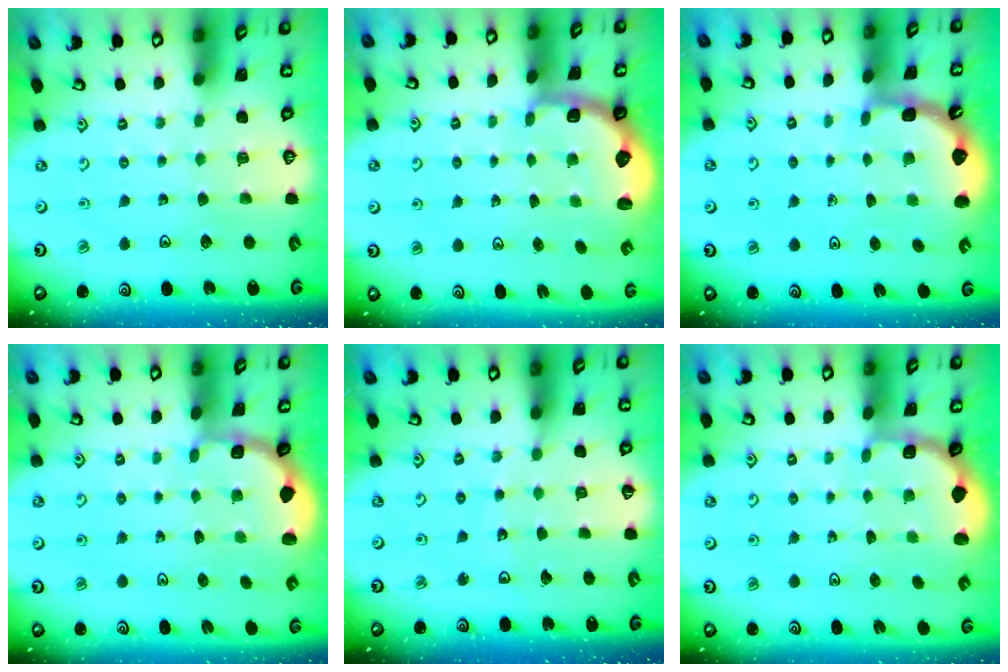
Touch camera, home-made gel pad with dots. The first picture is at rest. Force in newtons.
{"total": 2.6, "press": 2.0, "slide": 1.7}
{"total": 2.0, "press": 2.0, "slide": 0.2}
{"total": 2.0, "press": 1.8, "slide": 0.7}
{"total": 4.8, "press": 4.7, "slide": 0.6}
{"total": 1.8, "press": 1.6, "slide": 0.7}